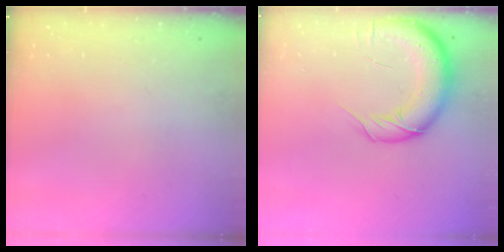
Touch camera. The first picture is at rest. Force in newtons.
{"total": 14.6, "press": 14.3, "slide": 3.1}